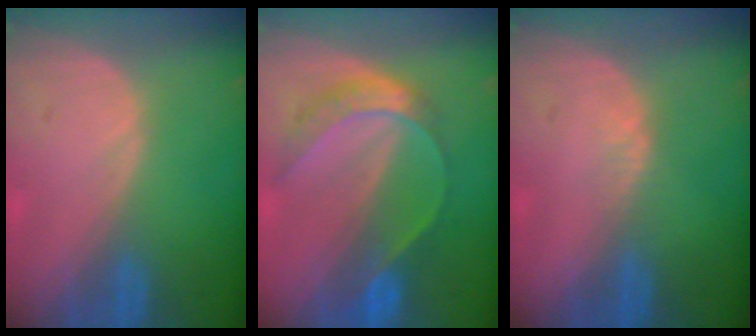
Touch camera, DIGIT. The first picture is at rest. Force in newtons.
{"total": 7.2, "press": 6.1, "slide": 4.0}
{"total": 1.2, "press": 0.9, "slide": 0.8}